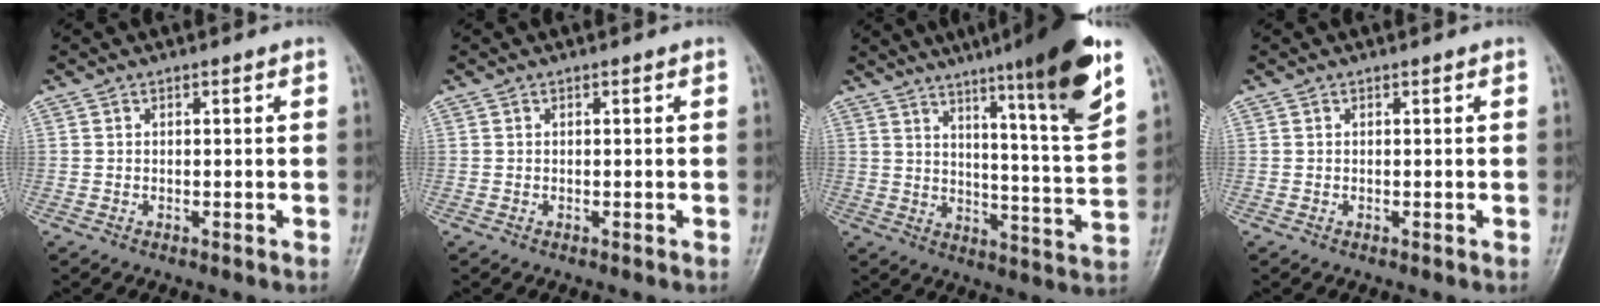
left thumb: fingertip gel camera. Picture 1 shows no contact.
{"total": 0.0}
{"total": 19.0, "force": [11.3, 1.5, 15.2], "torque": [-0.200, -0.059, 0.164]}
{"total": 0.0}